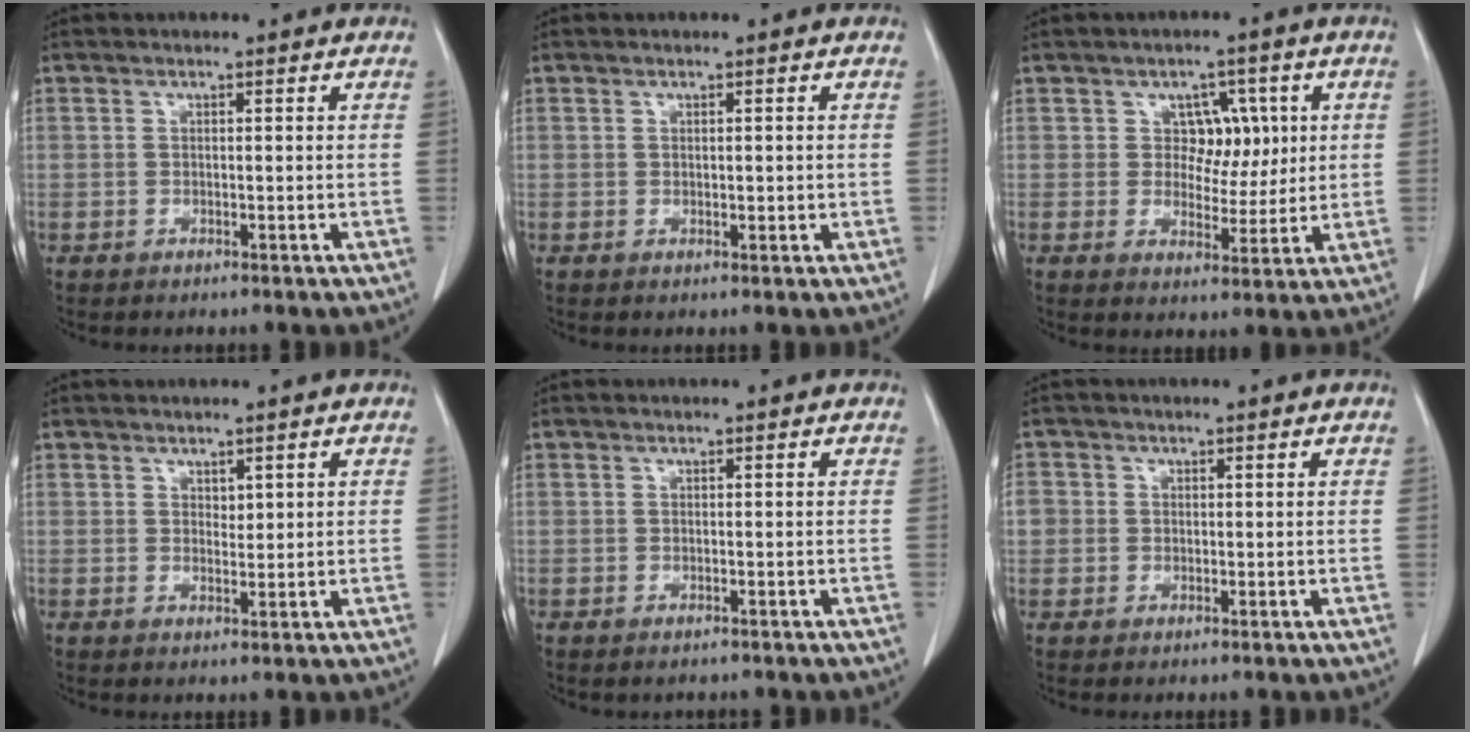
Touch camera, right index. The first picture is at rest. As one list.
[{"total": 1.0, "force": [0.1, 0.4, 0.9], "torque": [-0.013, -0.003, 0.003]}, {"total": 5.4, "force": [1.3, 4.3, 2.9], "torque": [-0.026, 0.010, 0.022]}, {"total": 1.2, "force": [0.7, 0.7, 0.7], "torque": [-0.006, -0.004, 0.013]}, {"total": 1.0, "force": [-0.9, 0.3, 0.3], "torque": [-0.010, -0.002, -0.012]}, {"total": 3.0, "force": [0.1, 2.9, 0.7], "torque": [-0.011, 0.008, 0.001]}]